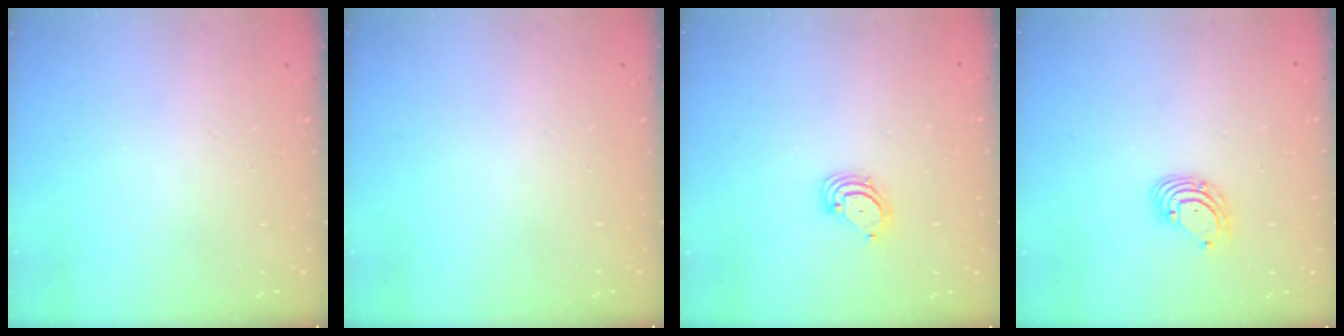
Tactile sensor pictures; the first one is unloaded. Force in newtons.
{"total": 0.0}
{"total": 3.6, "press": 3.6, "slide": 0.3}
{"total": 3.7, "press": 3.7, "slide": 0.4}